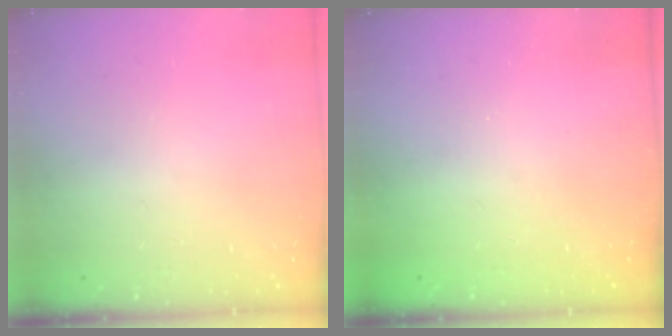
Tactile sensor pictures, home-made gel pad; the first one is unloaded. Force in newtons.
{"total": 2.3, "press": 2.2, "slide": 0.7}